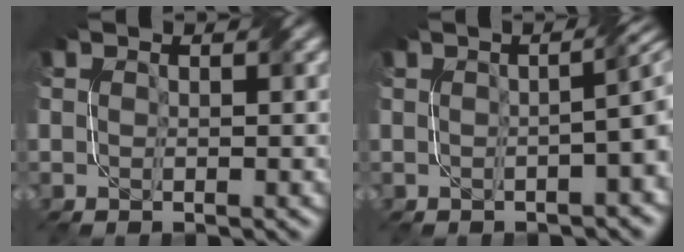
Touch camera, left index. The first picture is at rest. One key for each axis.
{"total": 5.0, "fx": -0.5, "fy": 1.9, "fz": 4.6, "tx": -0.027, "ty": 0.012, "tz": -0.008}